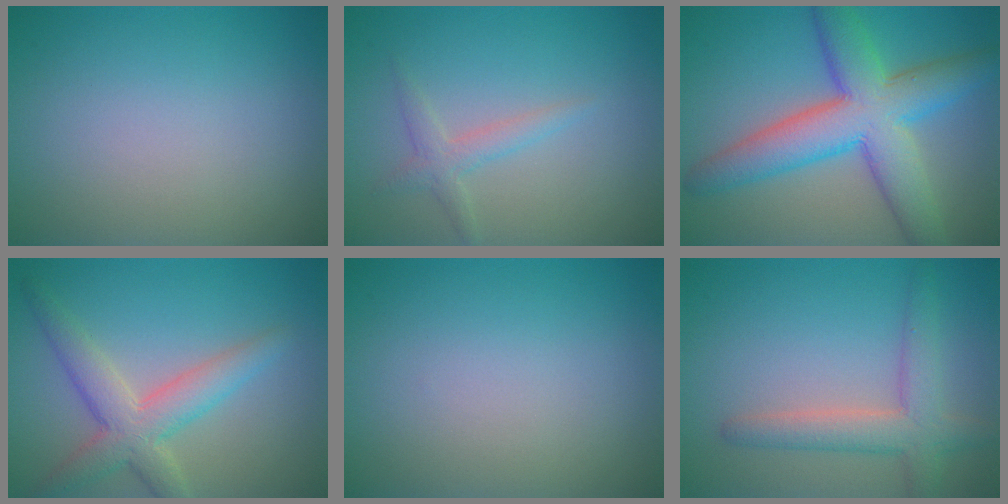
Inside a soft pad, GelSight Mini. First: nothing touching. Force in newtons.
{"total": 1.8, "press": 1.8, "slide": 0.1}
{"total": 9.1, "press": 9.1, "slide": 0.2}
{"total": 4.8, "press": 4.8, "slide": 0.2}
{"total": 0.0}
{"total": 4.0, "press": 4.0, "slide": 0.3}